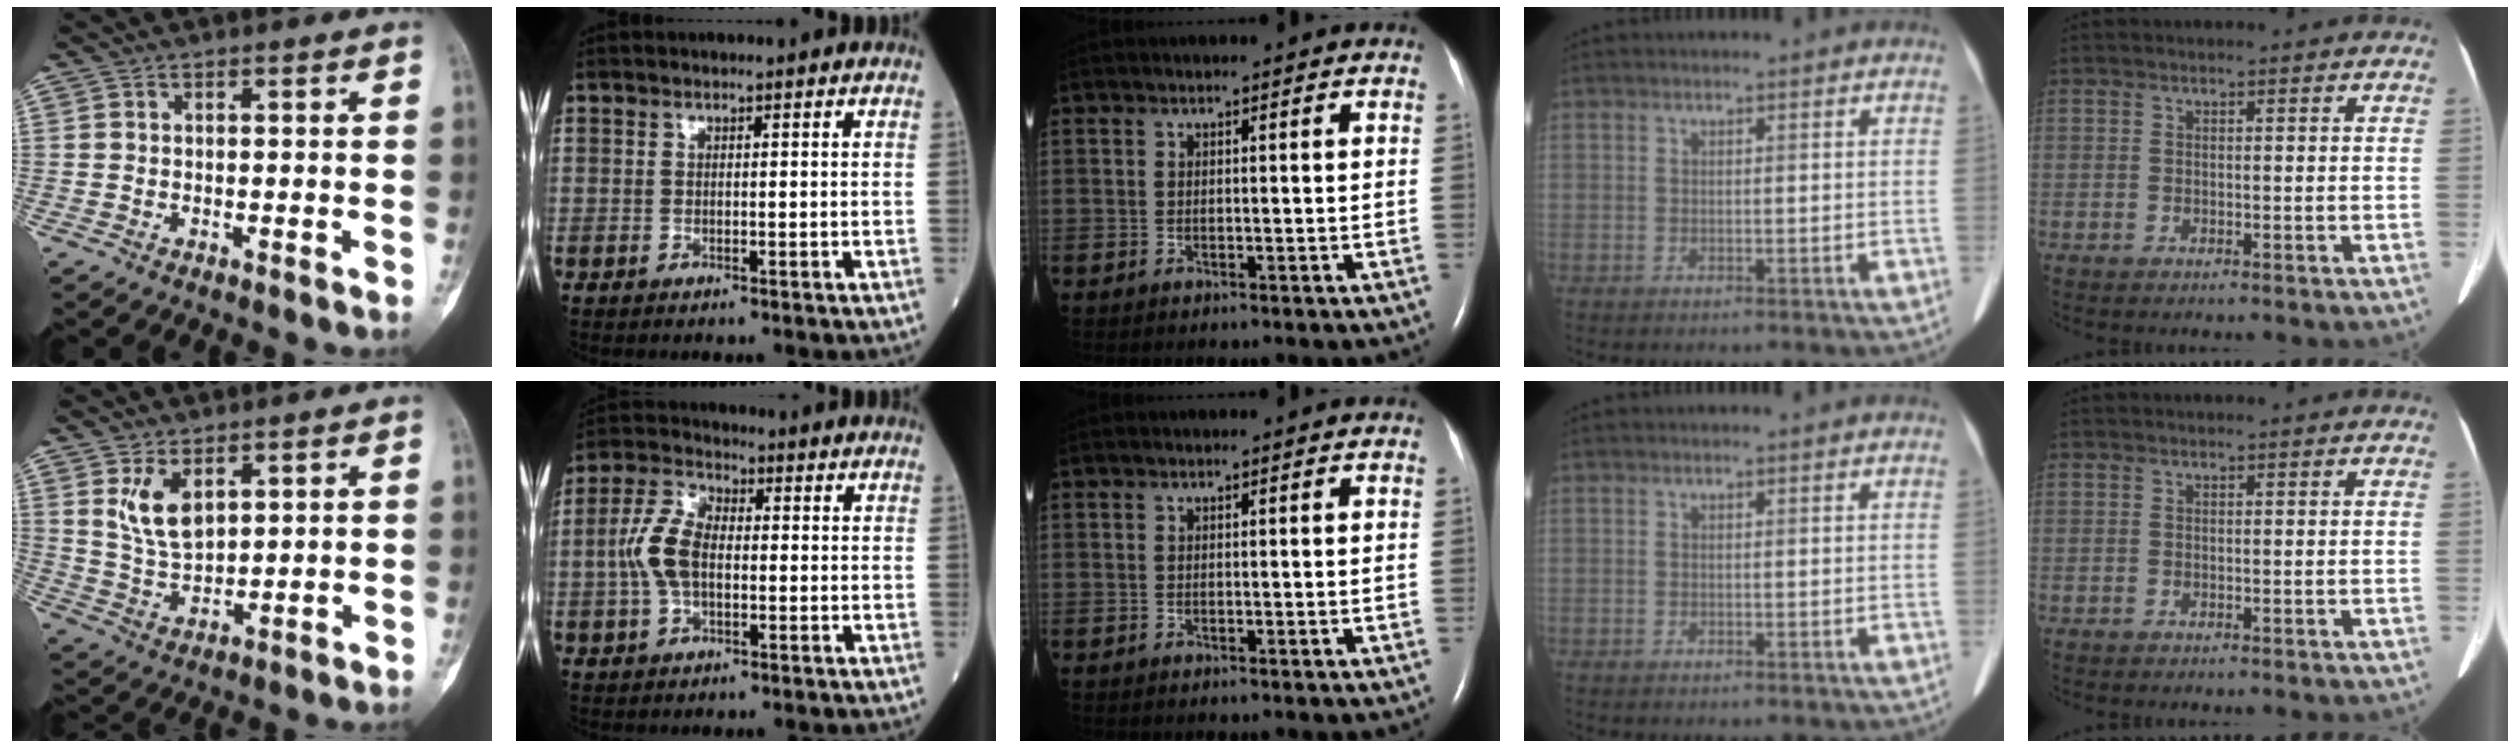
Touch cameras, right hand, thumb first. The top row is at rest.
{"thumb": {"total": 7.1, "force": [3.3, 3.8, 5.1], "torque": [-0.083, -0.023, 0.074]}, "index": {"total": 7.5, "force": [-0.5, 4.1, 6.3], "torque": [-0.147, 0.018, -0.014]}}